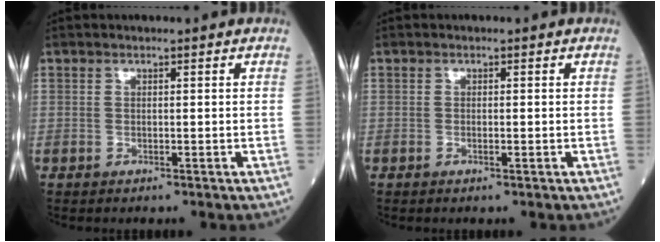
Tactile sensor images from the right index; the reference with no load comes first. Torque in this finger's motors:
{"motor_torque": [-0.13, -0.04, -0.04, -0.01]}